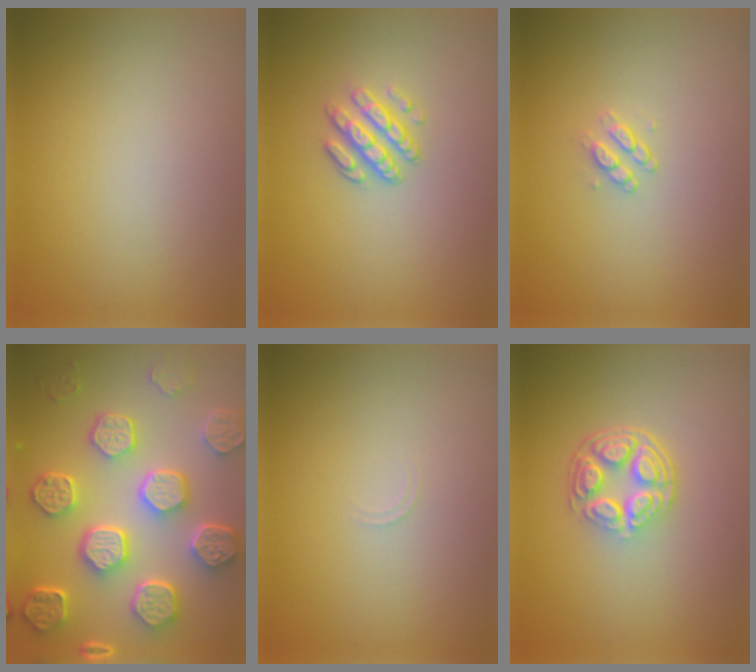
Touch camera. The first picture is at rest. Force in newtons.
{"total": 2.9, "press": 2.3, "slide": 1.8}
{"total": 1.1, "press": 0.8, "slide": 0.7}
{"total": 8.6, "press": 6.6, "slide": 5.5}
{"total": 0.6, "press": 0.6, "slide": 0.2}
{"total": 4.7, "press": 3.3, "slide": 3.3}